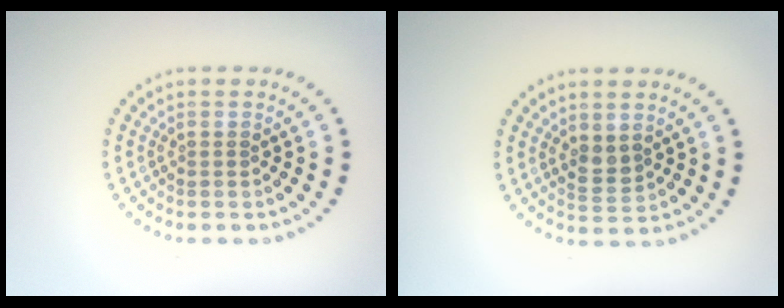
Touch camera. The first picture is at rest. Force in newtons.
{"total": 1.6, "press": 1.5, "slide": 0.7}